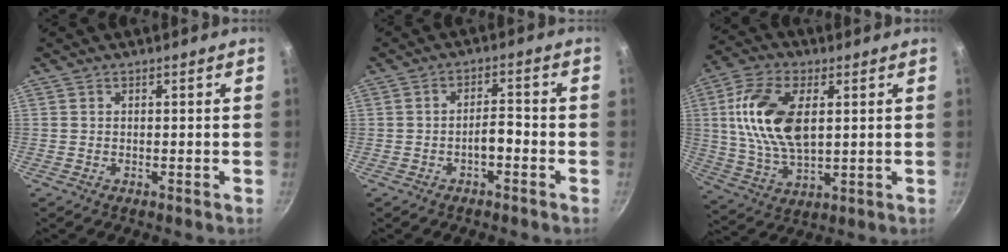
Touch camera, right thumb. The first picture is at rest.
{"total": 3.5, "force": [-1.7, 1.4, 2.7], "torque": [-0.035, 0.024, -0.028]}
{"total": 16.0, "force": [3.1, 8.7, 13.0], "torque": [-0.244, -0.004, 0.058]}